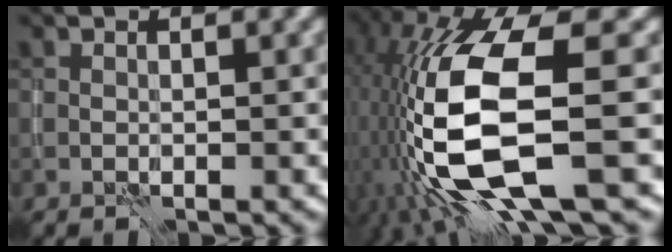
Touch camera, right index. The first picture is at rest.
{"total": 14.4, "force": [-3.5, 5.6, 12.8], "torque": [-0.273, -0.023, -0.061]}